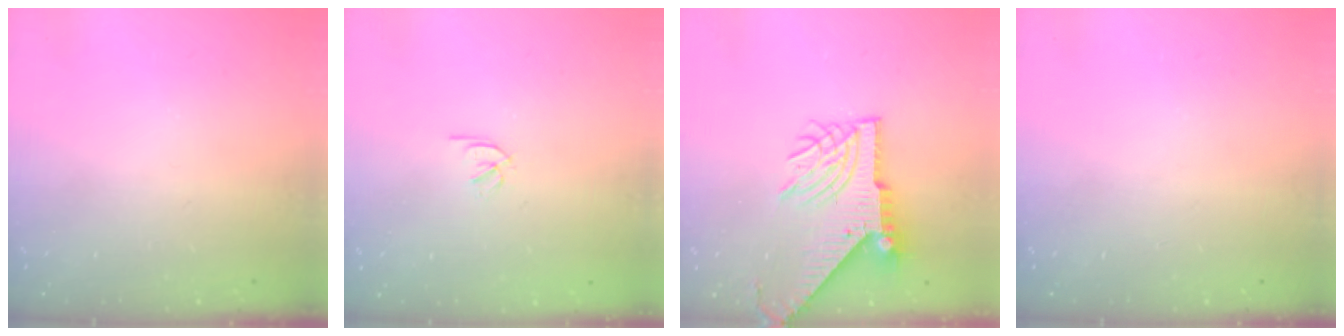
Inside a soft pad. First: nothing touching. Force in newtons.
{"total": 1.8, "press": 1.7, "slide": 0.5}
{"total": 11.2, "press": 11.1, "slide": 1.3}
{"total": 0.0}